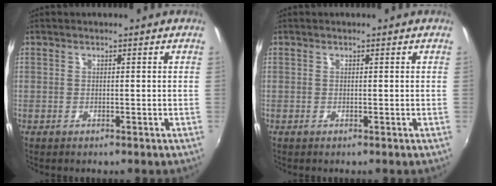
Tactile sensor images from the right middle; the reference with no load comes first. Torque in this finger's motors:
{"motor_torque": [-0.02, -0.02, 0.00, 0.00]}